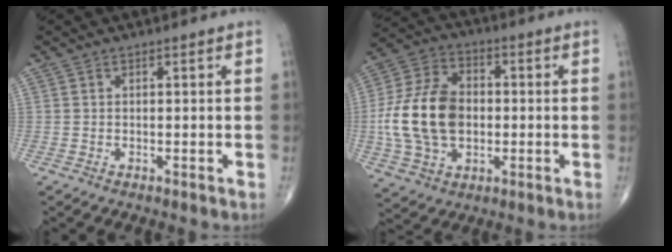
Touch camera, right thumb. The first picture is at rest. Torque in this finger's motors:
{"motor_torque": [1.25, 3.50, 1.32, -0.67, 0.21]}